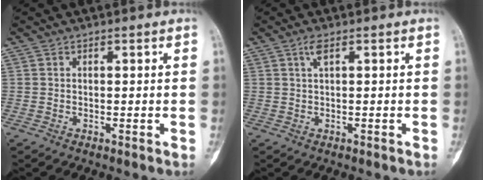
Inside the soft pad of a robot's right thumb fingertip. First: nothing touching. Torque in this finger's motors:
{"motor_torque": [0.02, 0.10, 0.59, 0.06, 0.01]}